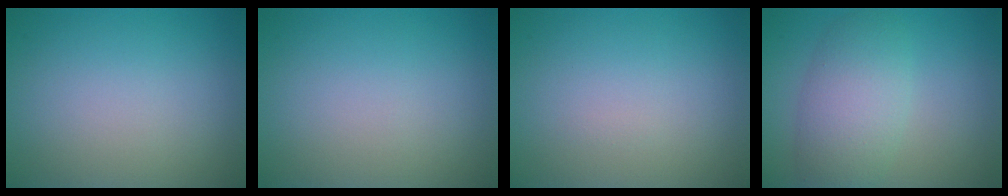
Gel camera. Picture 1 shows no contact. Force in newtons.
{"total": 0.0}
{"total": 0.0}
{"total": 5.1, "press": 5.1, "slide": 0.5}